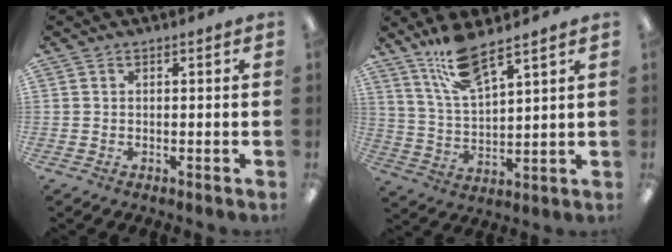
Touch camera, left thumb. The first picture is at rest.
{"total": 11.6, "force": [8.8, 3.1, 6.8], "torque": [-0.138, -0.036, 0.161]}